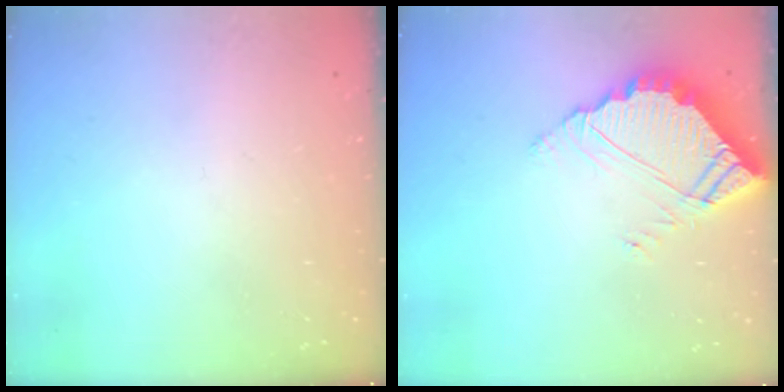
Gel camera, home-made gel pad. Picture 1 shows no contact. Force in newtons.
{"total": 7.4, "press": 7.4, "slide": 0.2}